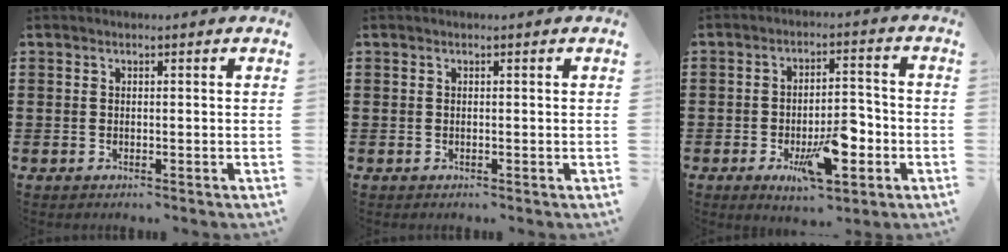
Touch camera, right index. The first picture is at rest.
{"total": 0.0}
{"total": 9.9, "force": [-3.6, 3.8, 8.4], "torque": [-0.140, -0.001, -0.057]}